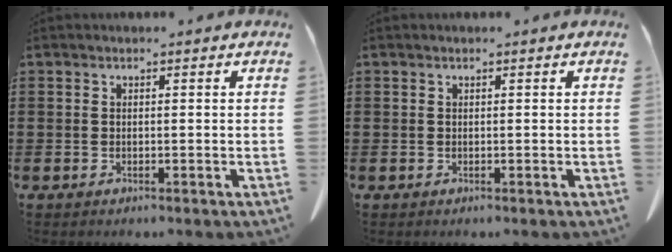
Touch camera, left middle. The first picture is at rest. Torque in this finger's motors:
{"motor_torque": [-0.12, 0.13, 0.01, 0.00]}